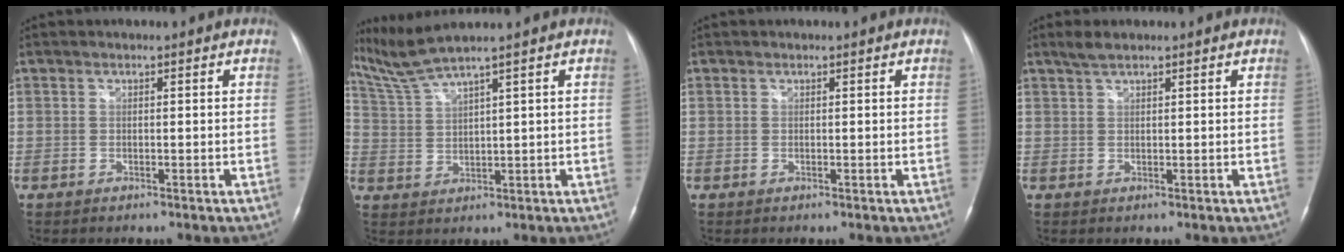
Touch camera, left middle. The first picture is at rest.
{"total": 5.4, "force": [4.6, -1.8, 2.1], "torque": [-0.060, 0.002, 0.107]}
{"total": 0.0}
{"total": 2.0, "force": [1.6, 0.4, 1.1], "torque": [-0.027, 0.008, 0.033]}